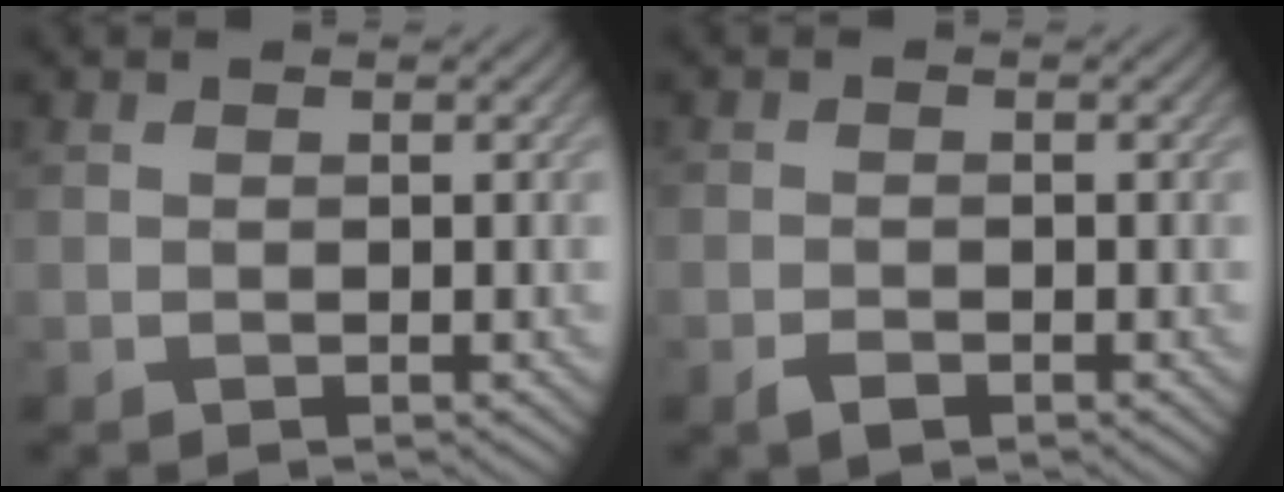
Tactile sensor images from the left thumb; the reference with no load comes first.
{"total": 1.7, "force": [-1.1, 1.0, 0.9], "torque": [-0.018, -0.003, -0.023]}